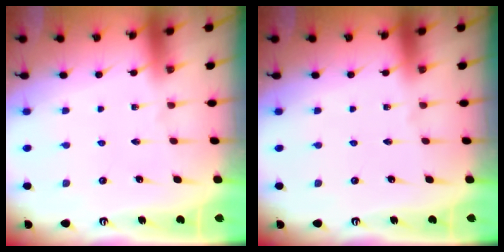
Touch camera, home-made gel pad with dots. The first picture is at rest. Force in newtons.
{"total": 0.0}